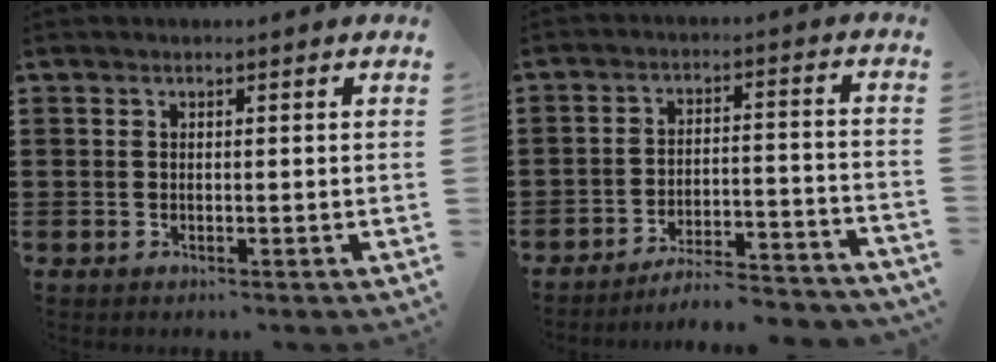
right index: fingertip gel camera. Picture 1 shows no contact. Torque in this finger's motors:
{"motor_torque": [1.98, 0.16, 0.11, -0.01]}